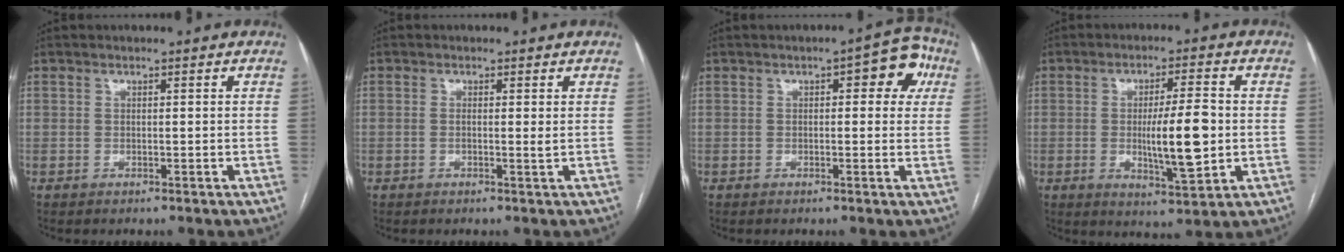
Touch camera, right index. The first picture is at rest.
{"total": 1.0, "force": [0.0, 0.0, 1.0], "torque": [-0.018, -0.001, -0.001]}
{"total": 6.1, "force": [1.8, 2.3, 5.4], "torque": [-0.052, 0.023, 0.011]}
{"total": 9.8, "force": [-0.8, 1.6, 9.6], "torque": [-0.159, -0.008, -0.009]}